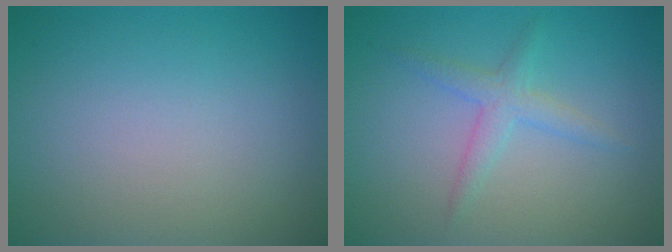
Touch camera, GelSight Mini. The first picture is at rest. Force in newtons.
{"total": 2.1, "press": 2.1, "slide": 0.1}